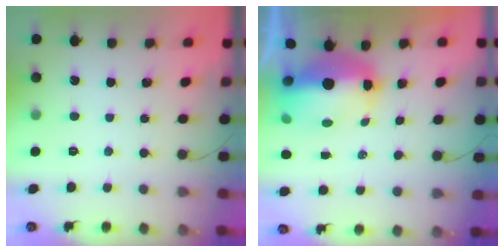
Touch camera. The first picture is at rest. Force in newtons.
{"total": 12.5, "press": 12.3, "slide": 2.4}